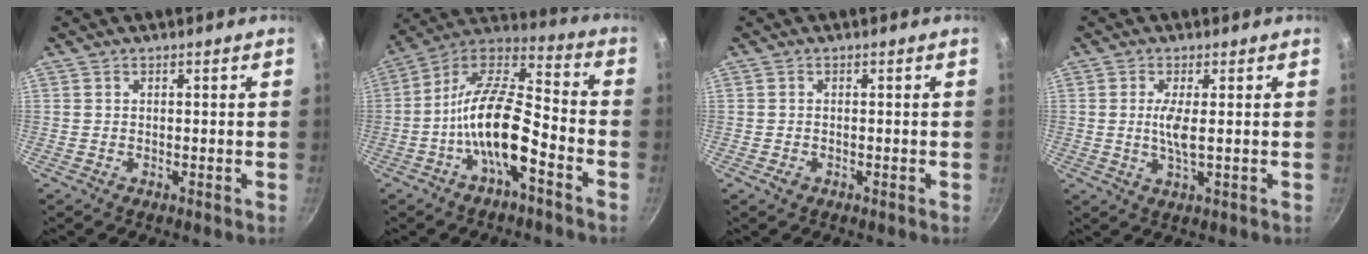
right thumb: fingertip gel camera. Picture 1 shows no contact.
{"total": 15.4, "force": [-5.4, 6.3, 12.9], "torque": [-0.230, 0.057, -0.114]}
{"total": 1.1, "force": [-0.6, 0.8, 0.6], "torque": [-0.010, 0.000, -0.011]}
{"total": 3.9, "force": [0.3, 0.7, 3.9], "torque": [-0.090, -0.006, 0.009]}